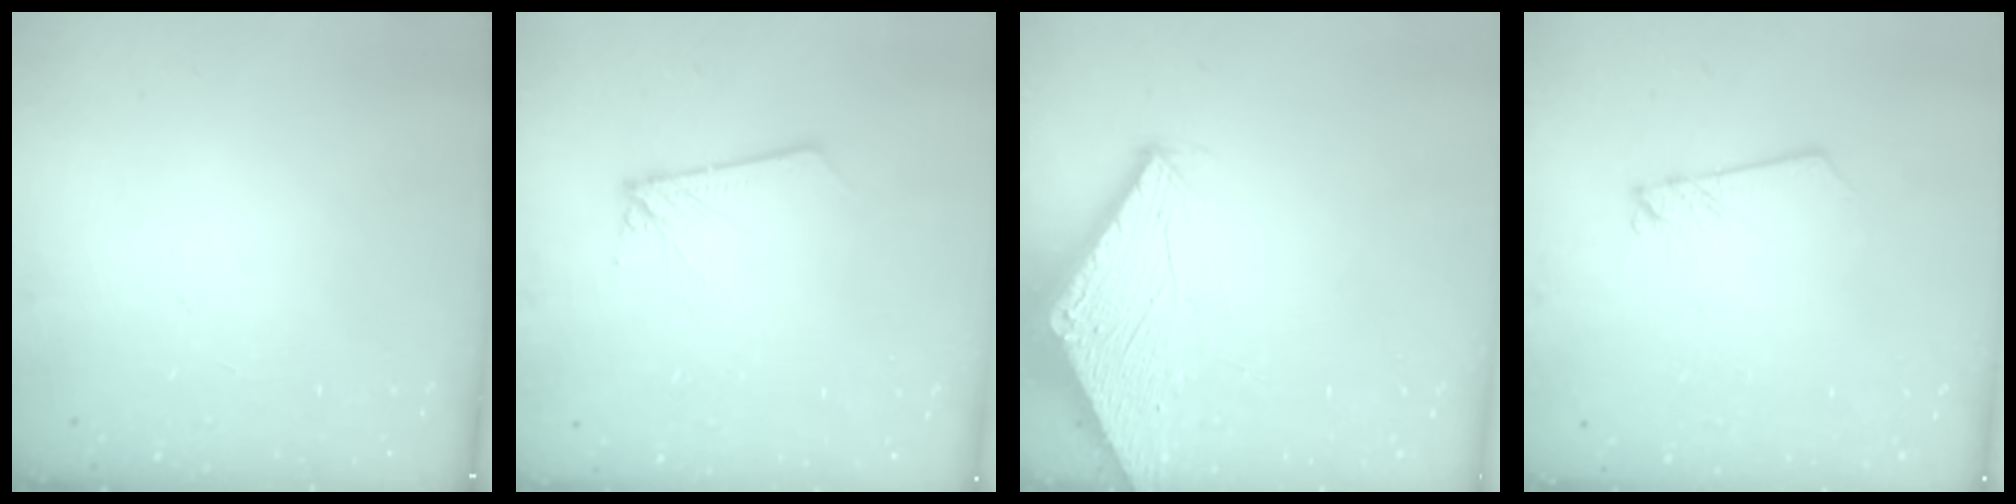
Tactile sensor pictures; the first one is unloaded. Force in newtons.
{"total": 2.7, "press": 2.7, "slide": 0.2}
{"total": 2.8, "press": 2.8, "slide": 0.1}
{"total": 2.5, "press": 2.5, "slide": 0.1}